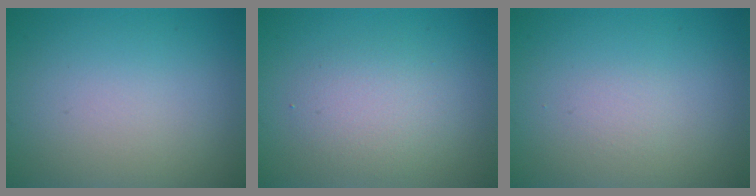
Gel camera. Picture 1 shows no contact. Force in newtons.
{"total": 2.7, "press": 2.7, "slide": 0.2}
{"total": 0.0}